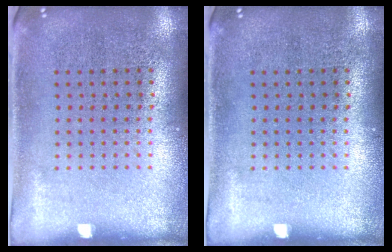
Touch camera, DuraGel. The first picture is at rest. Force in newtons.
{"total": 0.0}